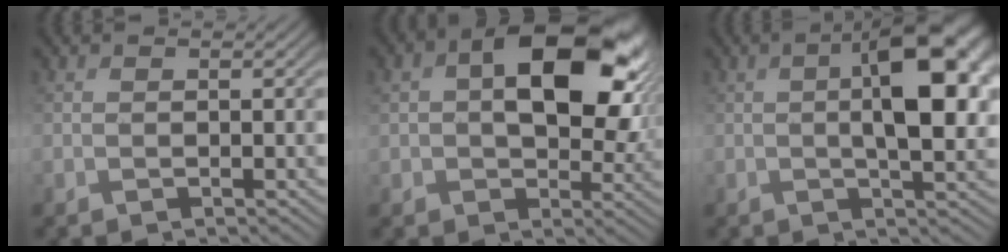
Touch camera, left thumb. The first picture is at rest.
{"total": 14.5, "force": [3.5, 9.1, 10.7], "torque": [-0.166, -0.004, 0.068]}
{"total": 10.3, "force": [1.4, 4.1, 9.3], "torque": [-0.142, 0.008, 0.021]}